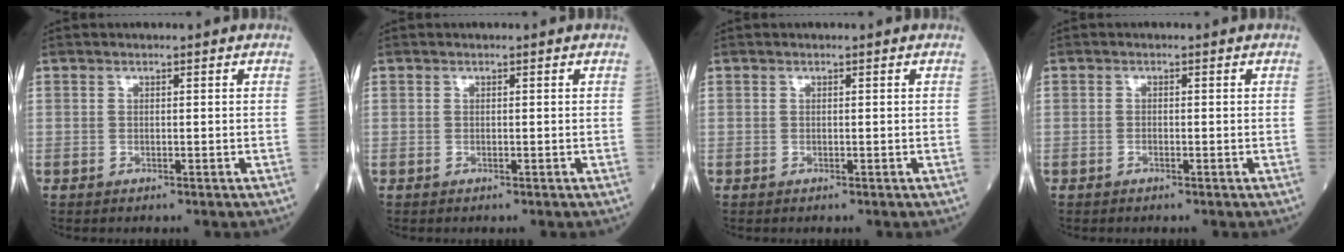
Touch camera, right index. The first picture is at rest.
{"total": 0.0}
{"total": 0.0}
{"total": 0.5, "force": [-0.4, -0.1, 0.3], "torque": [-0.008, 0.001, -0.007]}